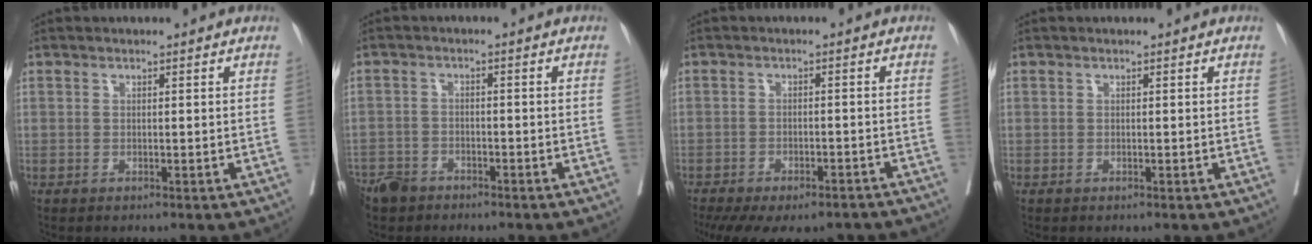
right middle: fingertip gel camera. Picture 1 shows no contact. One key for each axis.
{"total": 5.1, "fx": -4.3, "fy": 2.5, "fz": 1.2, "tx": -0.025, "ty": -0.004, "tz": -0.081}
{"total": 16.3, "fx": -12.8, "fy": 6.7, "fz": 7.5, "tx": -0.158, "ty": -0.012, "tz": -0.165}
{"total": 0.0}